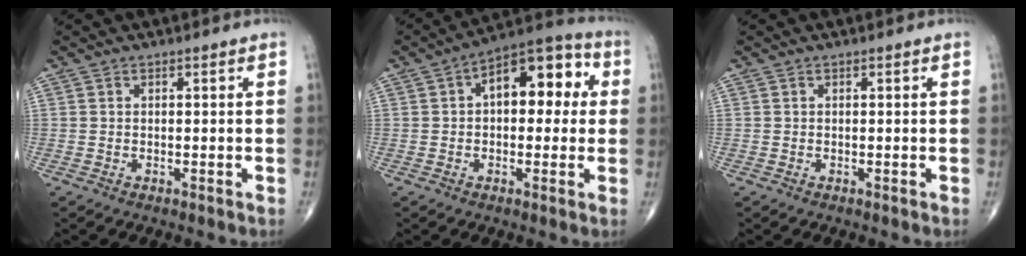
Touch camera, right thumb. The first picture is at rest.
{"total": 13.7, "force": [2.3, 7.5, 11.2], "torque": [-0.119, 0.034, 0.022]}
{"total": 0.0}